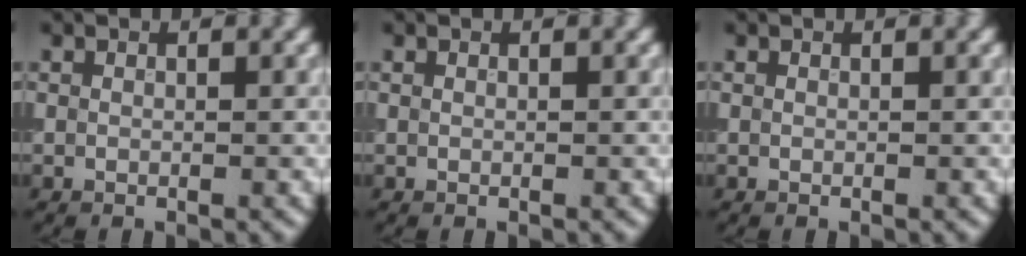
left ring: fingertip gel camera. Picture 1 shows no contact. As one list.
[{"total": 0.0}, {"total": 0.0}]